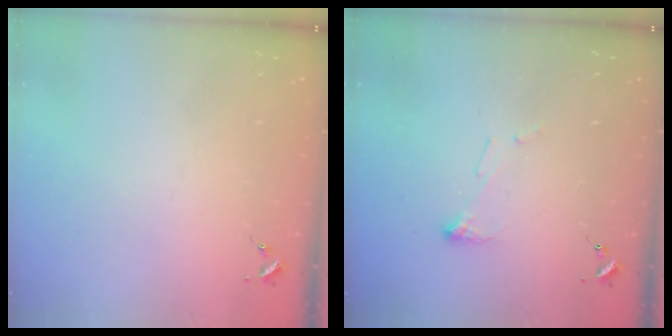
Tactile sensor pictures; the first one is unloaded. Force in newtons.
{"total": 5.8, "press": 5.8, "slide": 0.3}